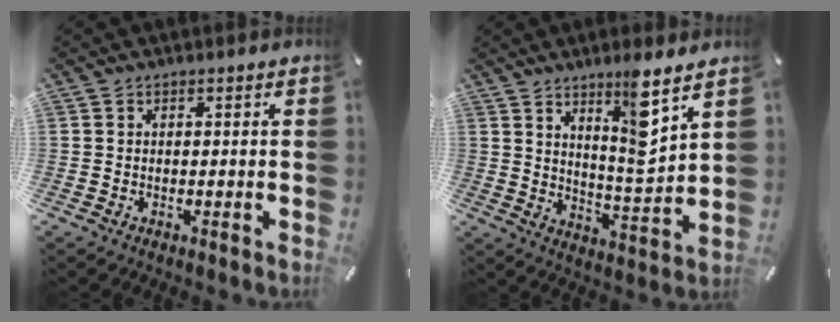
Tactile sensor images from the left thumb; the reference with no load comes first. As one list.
[{"total": 10.6, "force": [7.4, 1.9, 7.4], "torque": [-0.108, -0.058, 0.122]}]